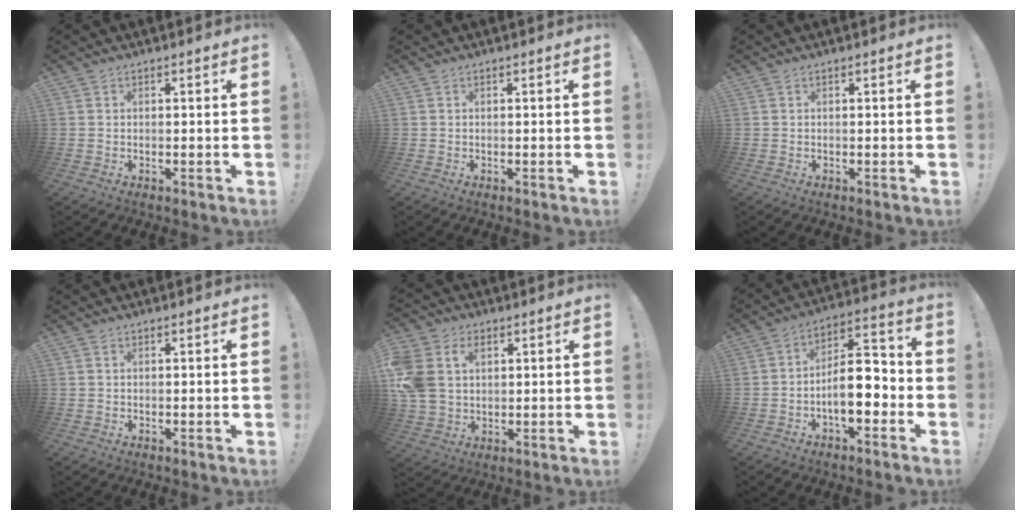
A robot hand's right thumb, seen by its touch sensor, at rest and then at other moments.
{"total": 0.0}
{"total": 0.0}
{"total": 0.6, "force": [0.3, 0.5, 0.1], "torque": [0.002, -0.001, 0.005]}
{"total": 11.9, "force": [3.8, 9.1, 6.8], "torque": [-0.151, -0.011, 0.071]}
{"total": 12.9, "force": [-4.0, 6.1, 10.6], "torque": [-0.176, 0.023, -0.067]}